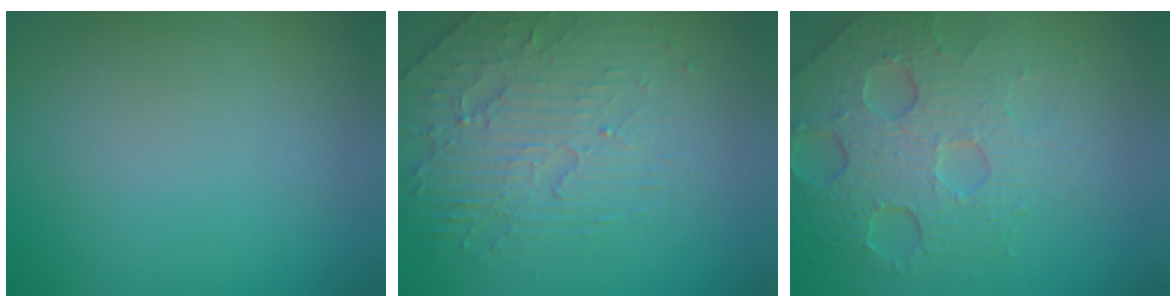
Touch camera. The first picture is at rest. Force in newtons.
{"total": 4.2, "press": 3.8, "slide": 1.7}
{"total": 7.3, "press": 5.1, "slide": 5.2}